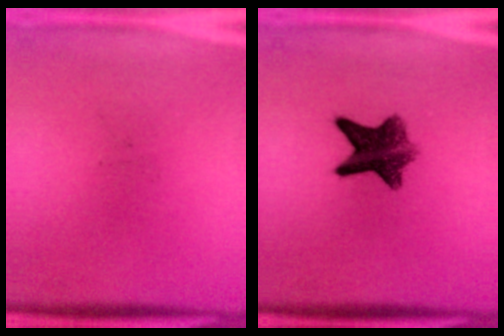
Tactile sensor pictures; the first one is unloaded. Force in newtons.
{"total": 8.4}